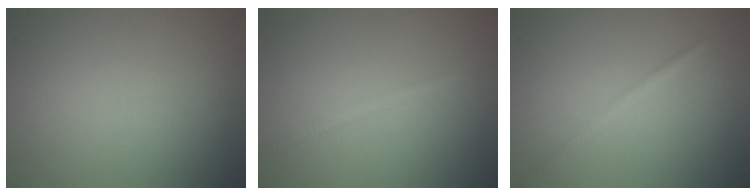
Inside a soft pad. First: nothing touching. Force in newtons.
{"total": 1.1, "press": 1.1, "slide": 0.0}
{"total": 1.3, "press": 1.3, "slide": 0.1}